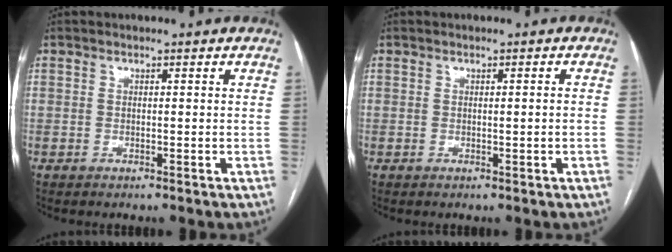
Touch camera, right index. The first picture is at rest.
{"total": 1.2, "force": [-0.2, -0.1, 1.2], "torque": [-0.020, 0.000, 0.001]}